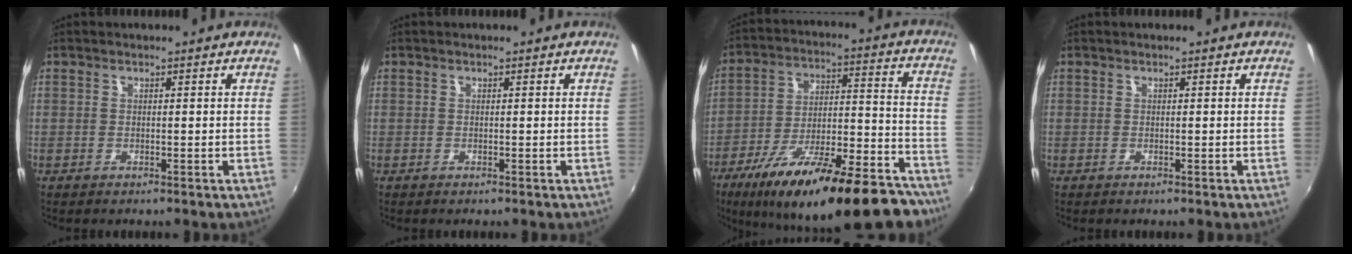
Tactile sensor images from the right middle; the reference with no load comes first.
{"total": 0.0}
{"total": 27.9, "force": [-21.0, 7.4, 16.9], "torque": [-0.267, -0.031, -0.303]}
{"total": 0.0}